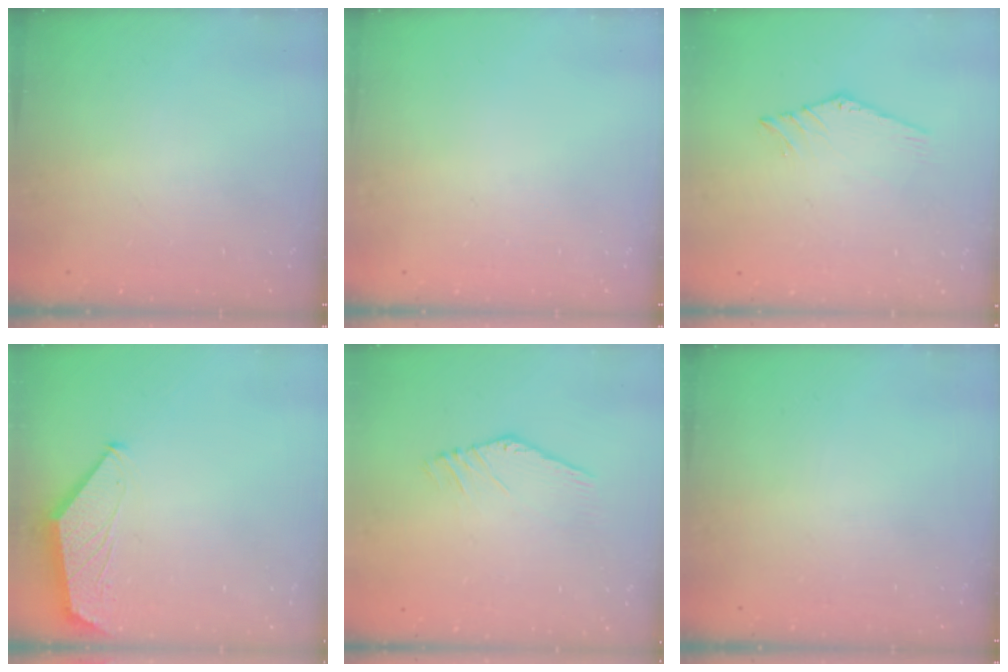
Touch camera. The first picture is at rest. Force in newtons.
{"total": 0.0}
{"total": 0.5, "press": 0.5, "slide": 0.2}
{"total": 1.5, "press": 1.5, "slide": 0.4}
{"total": 1.8, "press": 1.7, "slide": 0.2}
{"total": 0.0}